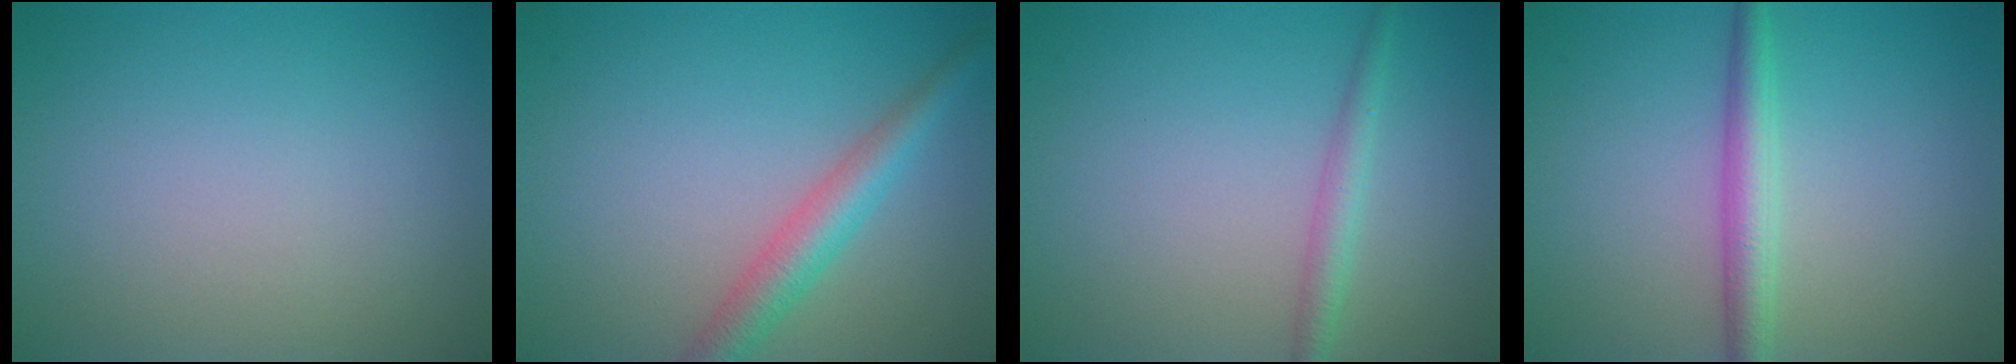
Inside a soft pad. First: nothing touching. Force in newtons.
{"total": 3.4, "press": 3.4, "slide": 0.1}
{"total": 1.9, "press": 1.9, "slide": 0.0}
{"total": 2.9, "press": 2.9, "slide": 0.1}